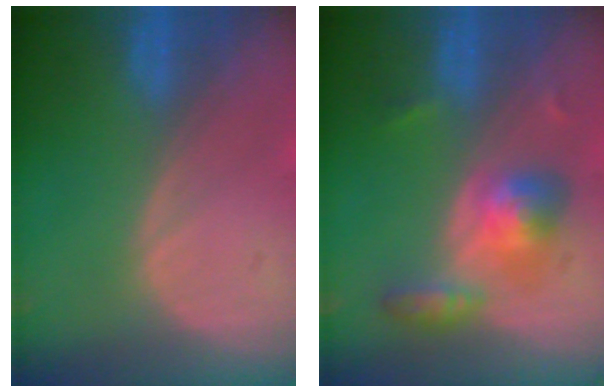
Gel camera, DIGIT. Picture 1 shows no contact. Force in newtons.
{"total": 5.7, "press": 5.4, "slide": 1.6}